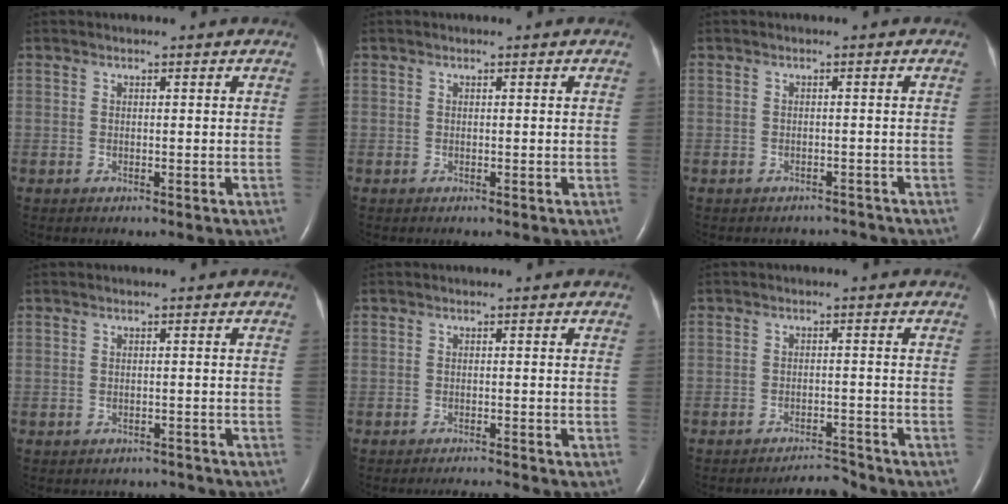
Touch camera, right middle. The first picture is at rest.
{"total": 0.0}
{"total": 2.2, "force": [-2.0, 0.7, -0.5], "torque": [0.007, 0.001, -0.026]}
{"total": 2.9, "force": [-2.7, 1.1, -0.4], "torque": [0.005, 0.006, -0.034]}
{"total": 2.4, "force": [-2.2, -1.0, 0.1], "torque": [-0.006, -0.012, -0.033]}
{"total": 3.3, "force": [-3.3, -0.1, -0.1], "torque": [0.001, -0.007, -0.051]}